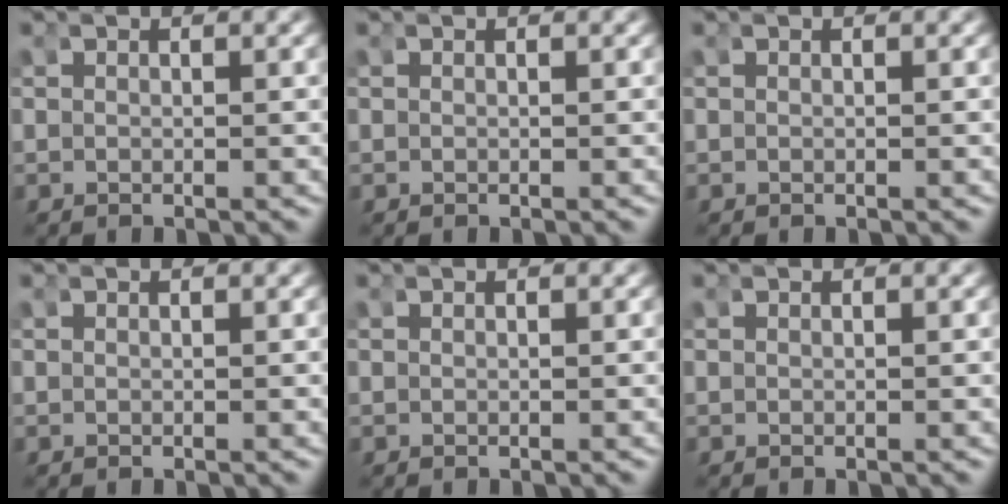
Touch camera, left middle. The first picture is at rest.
{"total": 0.0}
{"total": 0.0}
{"total": 0.0}
{"total": 0.0}
{"total": 0.0}